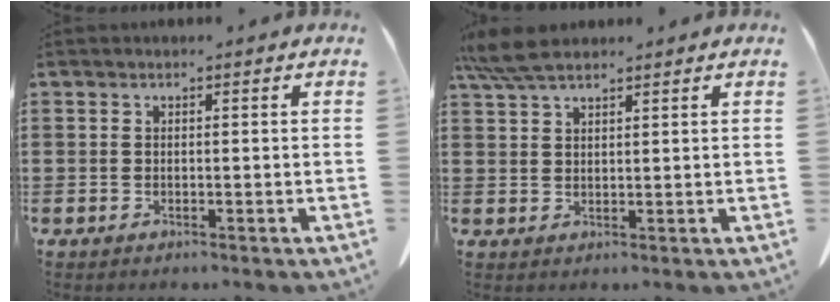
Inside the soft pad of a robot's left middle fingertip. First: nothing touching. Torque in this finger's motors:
{"motor_torque": [1.68, 0.46, 0.17, 0.04]}